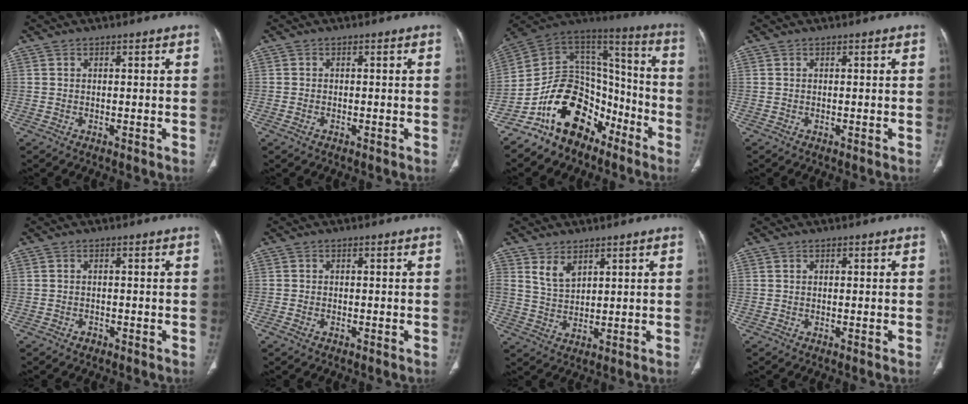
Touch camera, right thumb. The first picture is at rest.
{"total": 1.0, "force": [-0.5, 0.6, 0.6], "torque": [-0.015, 0.004, -0.007]}
{"total": 19.1, "force": [-10.9, 12.3, 9.8], "torque": [-0.116, 0.119, -0.191]}
{"total": 0.0}
{"total": 1.1, "force": [-0.7, 0.8, 0.3], "torque": [-0.005, 0.005, -0.012]}
{"total": 1.5, "force": [-0.8, 0.9, 0.8], "torque": [-0.020, 0.005, -0.012]}
{"total": 4.5, "force": [2.7, 2.5, 2.5], "torque": [-0.035, -0.022, 0.060]}
{"total": 0.0}